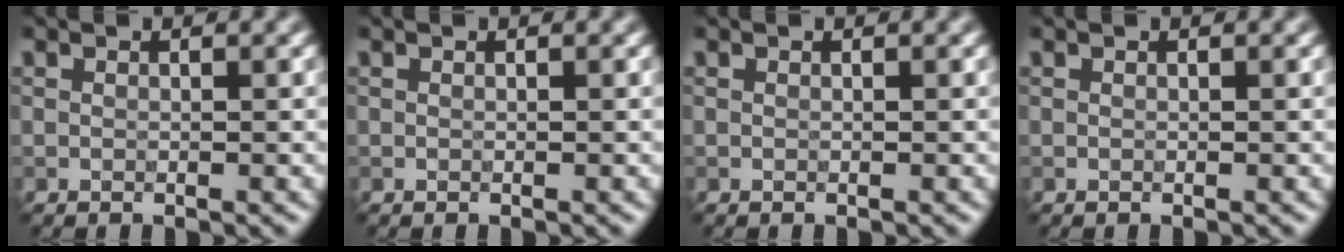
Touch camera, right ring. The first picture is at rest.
{"total": 0.0}
{"total": 0.0}
{"total": 0.0}